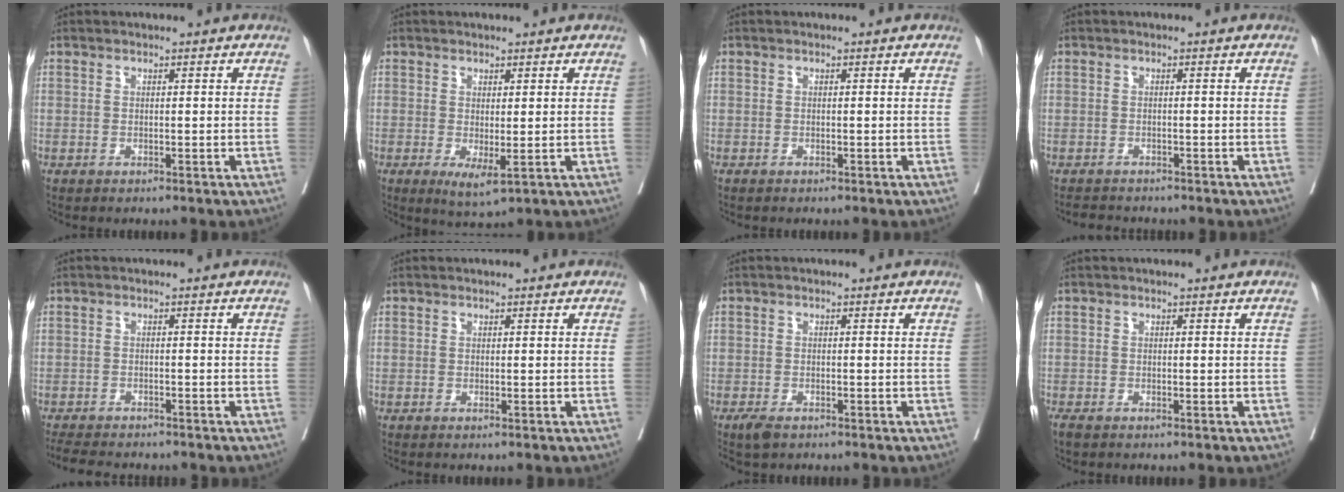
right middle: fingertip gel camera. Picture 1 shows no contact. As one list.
[{"total": 3.5, "force": [-0.6, 1.0, 3.3], "torque": [-0.053, -0.012, 0.000]}, {"total": 0.0}, {"total": 2.7, "force": [-2.5, 0.8, 0.3], "torque": [-0.007, -0.009, -0.041]}, {"total": 7.7, "force": [-6.9, 1.8, 3.0], "torque": [-0.046, -0.010, -0.103]}, {"total": 0.0}, {"total": 2.3, "force": [-1.6, 1.0, 1.4], "torque": [-0.031, -0.004, -0.024]}, {"total": 1.2, "force": [-0.9, 0.4, 0.7], "torque": [-0.021, -0.007, -0.017]}]